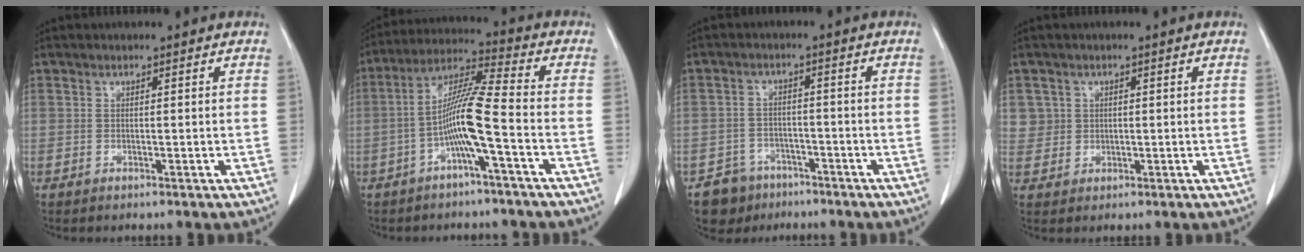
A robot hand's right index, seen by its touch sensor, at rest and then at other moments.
{"total": 9.2, "force": [-3.0, -0.6, 8.6], "torque": [-0.168, 0.020, -0.058]}
{"total": 5.5, "force": [-3.9, 3.9, 0.1], "torque": [0.001, 0.009, -0.062]}
{"total": 2.9, "force": [1.0, 2.7, -0.2], "torque": [0.022, 0.003, 0.016]}